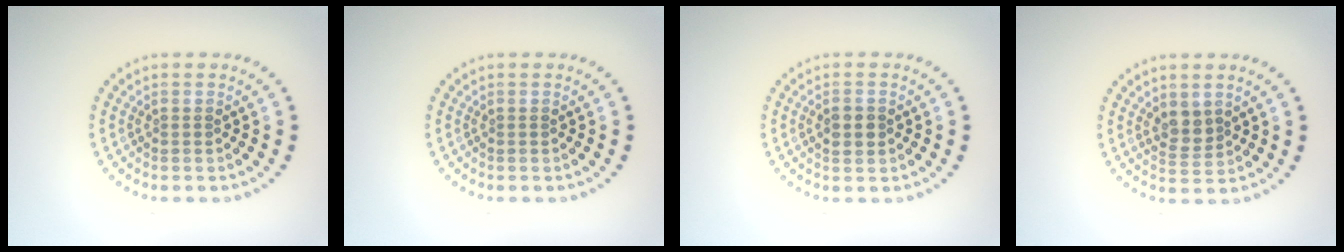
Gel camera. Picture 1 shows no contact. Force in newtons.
{"total": 0.0}
{"total": 2.2, "press": 2.2, "slide": 0.1}
{"total": 2.1, "press": 1.8, "slide": 0.9}